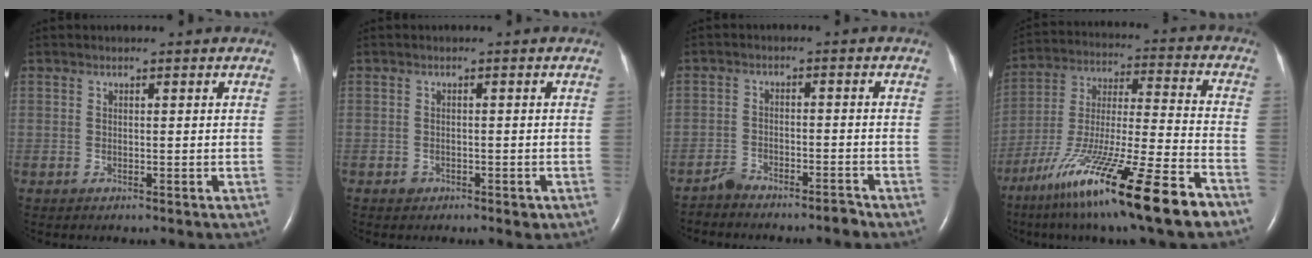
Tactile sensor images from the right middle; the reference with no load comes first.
{"total": 1.6, "force": [-0.8, 1.2, 0.6], "torque": [-0.007, 0.003, -0.007]}
{"total": 3.3, "force": [-3.2, 0.4, 0.4], "torque": [-0.007, -0.003, -0.058]}
{"total": 22.9, "force": [-14.6, 1.1, 17.6], "torque": [-0.295, -0.050, -0.258]}